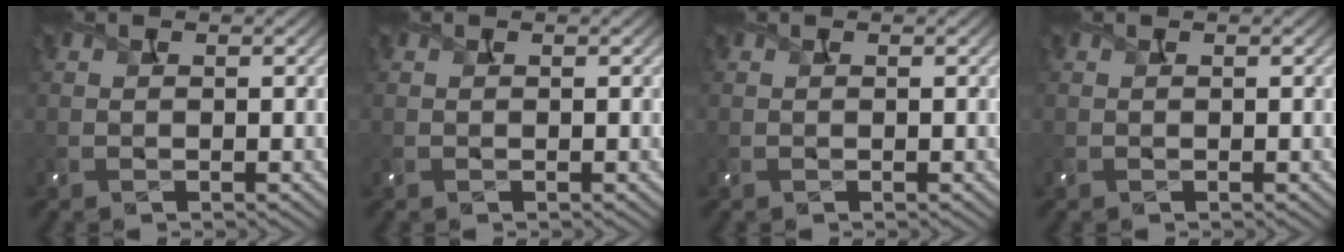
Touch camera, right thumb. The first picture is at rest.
{"total": 0.0}
{"total": 0.0}
{"total": 0.0}